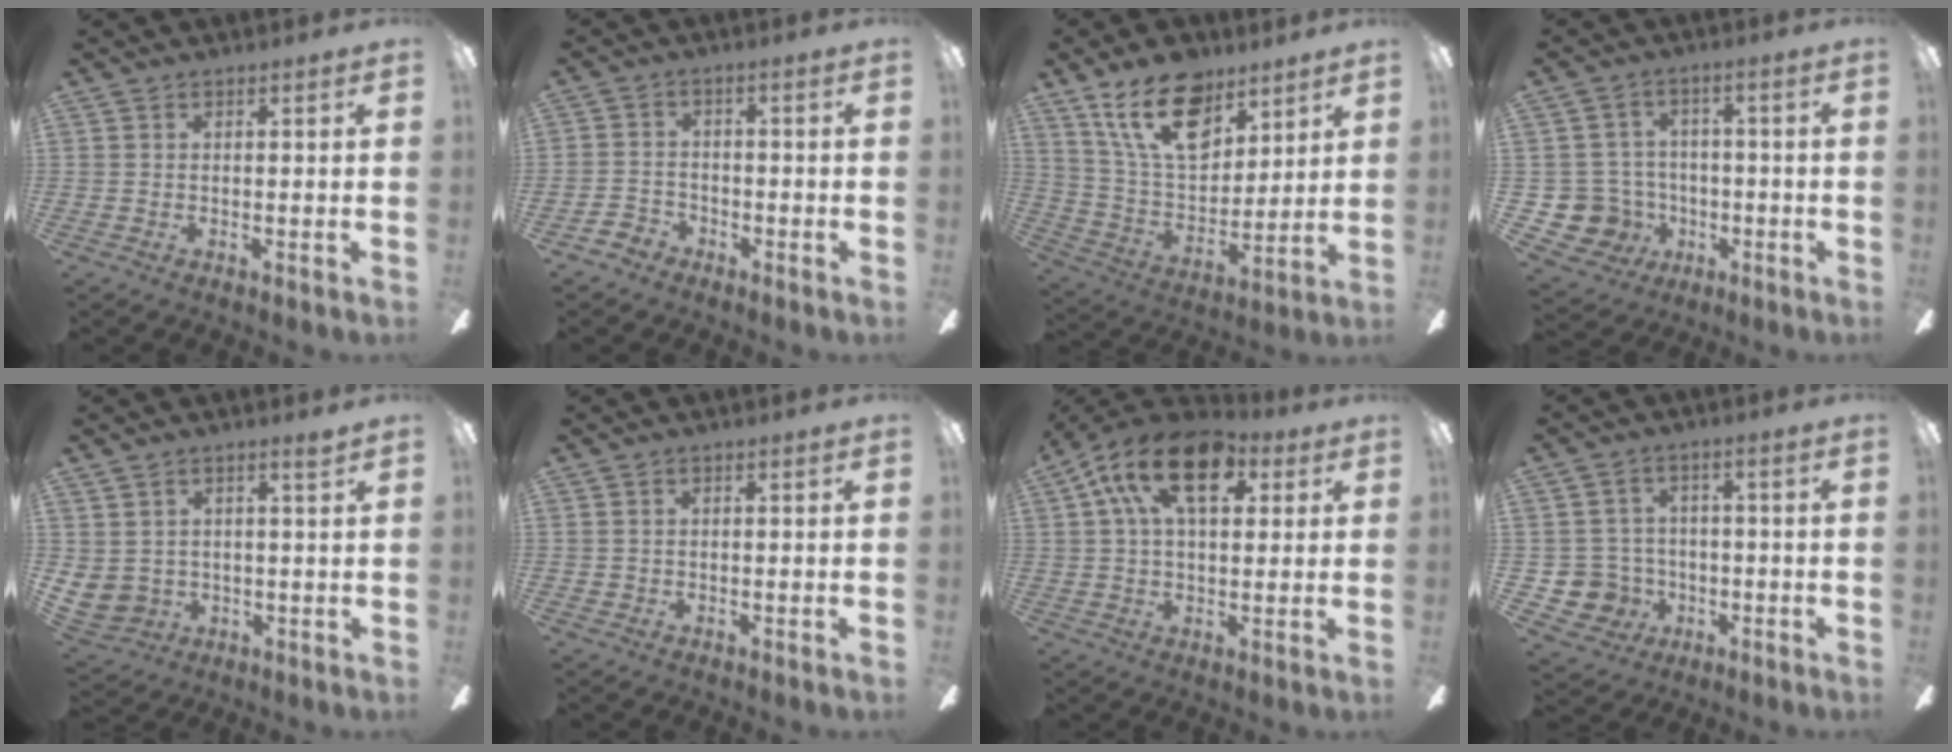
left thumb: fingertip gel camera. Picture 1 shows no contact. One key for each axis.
{"total": 3.7, "fx": -2.9, "fy": 2.3, "fz": 0.5, "tx": -0.012, "ty": 0.016, "tz": -0.058}
{"total": 19.2, "fx": 11.4, "fy": 10.7, "fz": 11.0, "tx": -0.190, "ty": -0.042, "tz": 0.208}
{"total": 9.3, "fx": -2.5, "fy": 8.7, "fz": 2.2, "tx": -0.088, "ty": 0.020, "tz": -0.037}
{"total": 5.2, "fx": 2.2, "fy": 4.5, "fz": 1.5, "tx": -0.033, "ty": -0.014, "tz": 0.042}
{"total": 0.8, "fx": -0.1, "fy": 0.7, "fz": -0.2, "tx": 0.004, "ty": 0.006, "tz": -0.004}
{"total": 16.4, "fx": 6.9, "fy": 8.9, "fz": 11.9, "tx": -0.215, "ty": -0.005, "tz": 0.117}
{"total": 7.1, "fx": -1.6, "fy": 6.8, "fz": 1.1, "tx": -0.060, "ty": 0.011, "tz": -0.024}